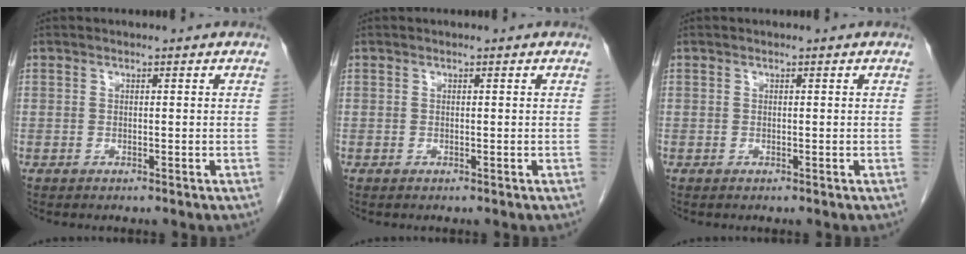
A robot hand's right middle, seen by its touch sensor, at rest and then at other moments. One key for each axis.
{"total": 0.0}
{"total": 0.0}